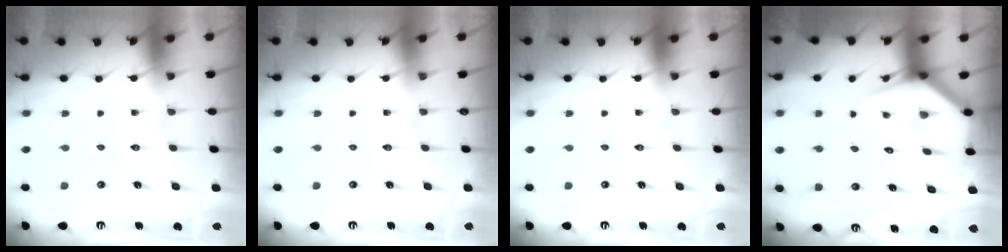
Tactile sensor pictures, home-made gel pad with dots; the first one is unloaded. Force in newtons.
{"total": 0.0}
{"total": 0.0}
{"total": 3.4, "press": 3.4, "slide": 0.3}